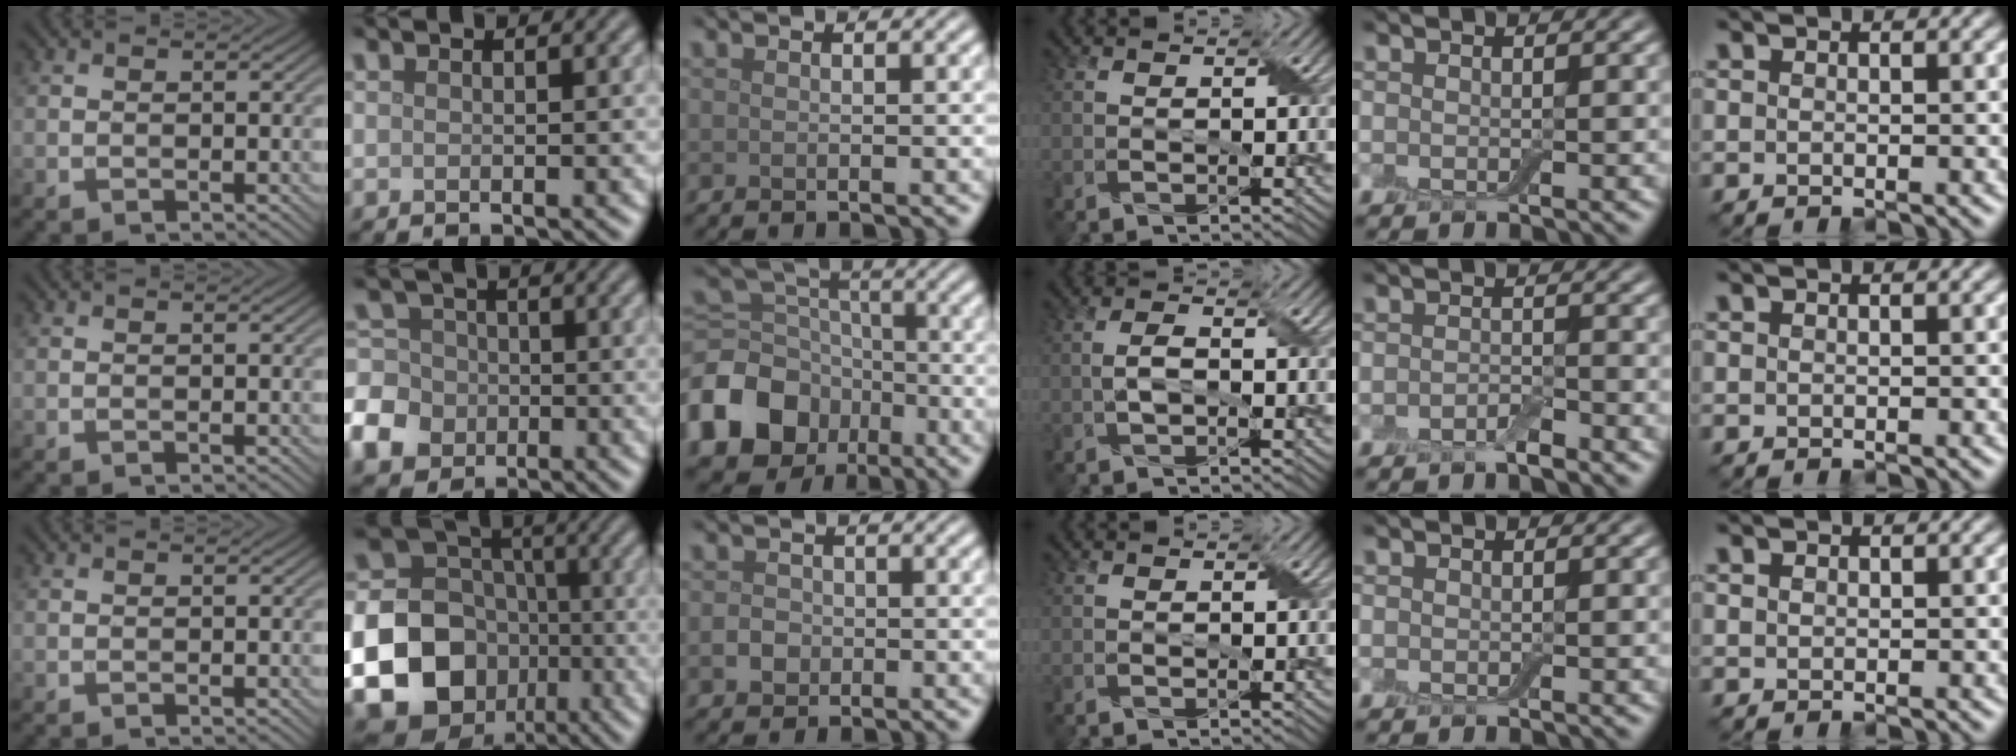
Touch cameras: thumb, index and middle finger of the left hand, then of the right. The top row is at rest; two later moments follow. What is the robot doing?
{"motion": "fold", "object": "aluminum foil"}